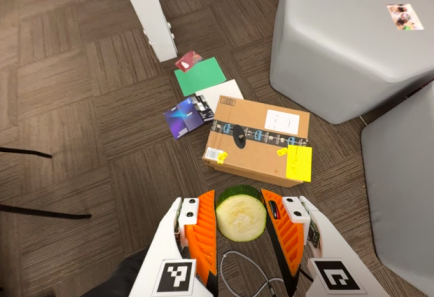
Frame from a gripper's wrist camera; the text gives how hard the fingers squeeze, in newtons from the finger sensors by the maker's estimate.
{"total": 10.3, "left": 10.7, "right": 9.9}